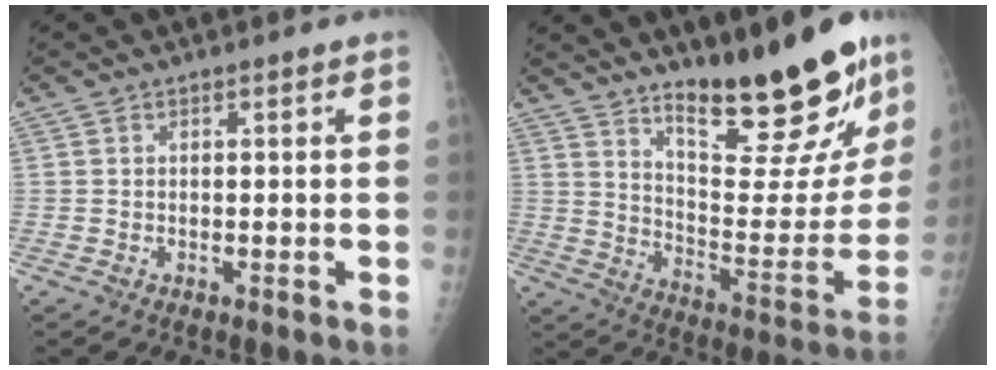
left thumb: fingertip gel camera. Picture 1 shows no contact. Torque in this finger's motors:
{"motor_torque": [0.38, 0.74, 1.17, -1.60, 0.32]}